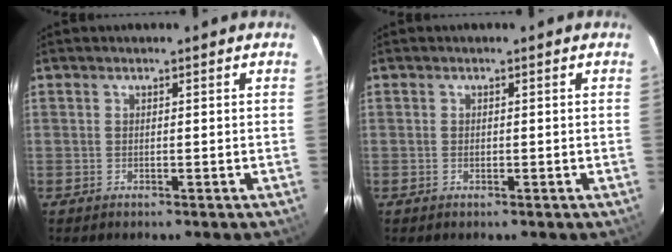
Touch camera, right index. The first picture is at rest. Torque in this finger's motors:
{"motor_torque": [0.17, -0.03, 0.04, 0.02]}